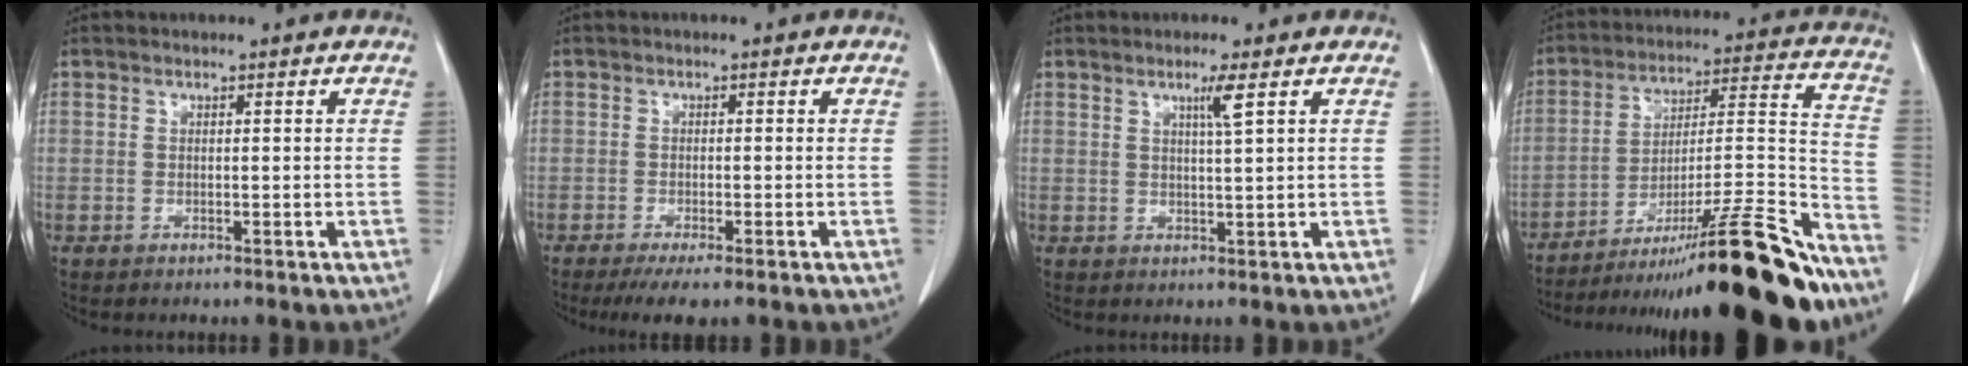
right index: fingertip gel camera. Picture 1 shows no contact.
{"total": 4.4, "force": [-3.1, 0.7, 3.1], "torque": [-0.047, -0.011, -0.046]}
{"total": 2.7, "force": [1.3, -0.7, 2.2], "torque": [-0.043, -0.006, 0.025]}
{"total": 27.6, "force": [-22.0, 1.1, 16.6], "torque": [-0.188, 0.000, -0.338]}